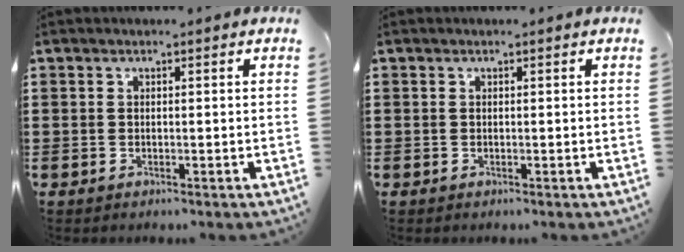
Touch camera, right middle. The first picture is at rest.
{"total": 0.0}